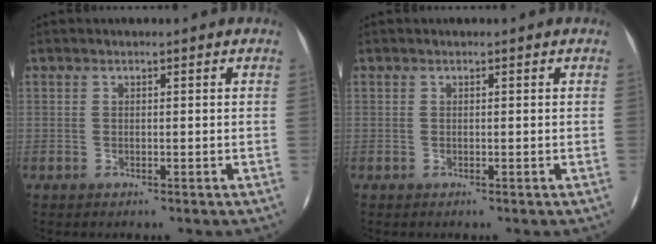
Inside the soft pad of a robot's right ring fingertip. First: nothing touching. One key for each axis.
{"total": 0.0}